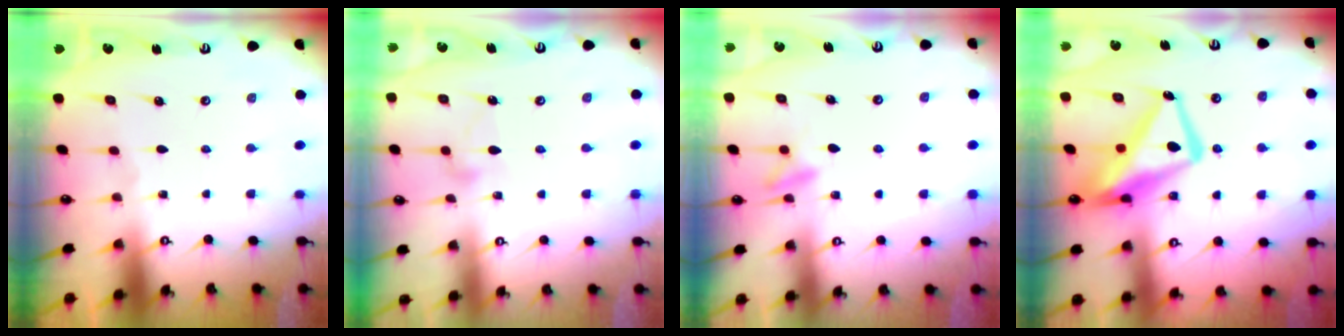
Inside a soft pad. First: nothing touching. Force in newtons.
{"total": 8.1, "press": 8.1, "slide": 0.4}
{"total": 10.1, "press": 10.0, "slide": 1.3}
{"total": 14.2, "press": 14.1, "slide": 1.4}